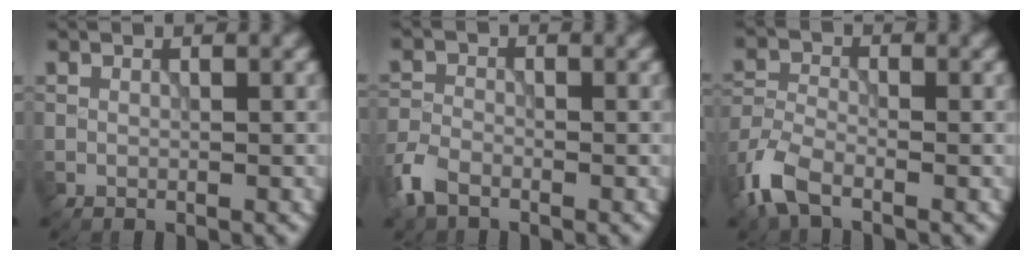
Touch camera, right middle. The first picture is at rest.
{"total": 3.2, "force": [-2.3, 1.6, 1.5], "torque": [-0.037, -0.005, -0.062]}
{"total": 4.7, "force": [-3.1, 2.0, 2.9], "torque": [-0.068, -0.007, -0.080]}